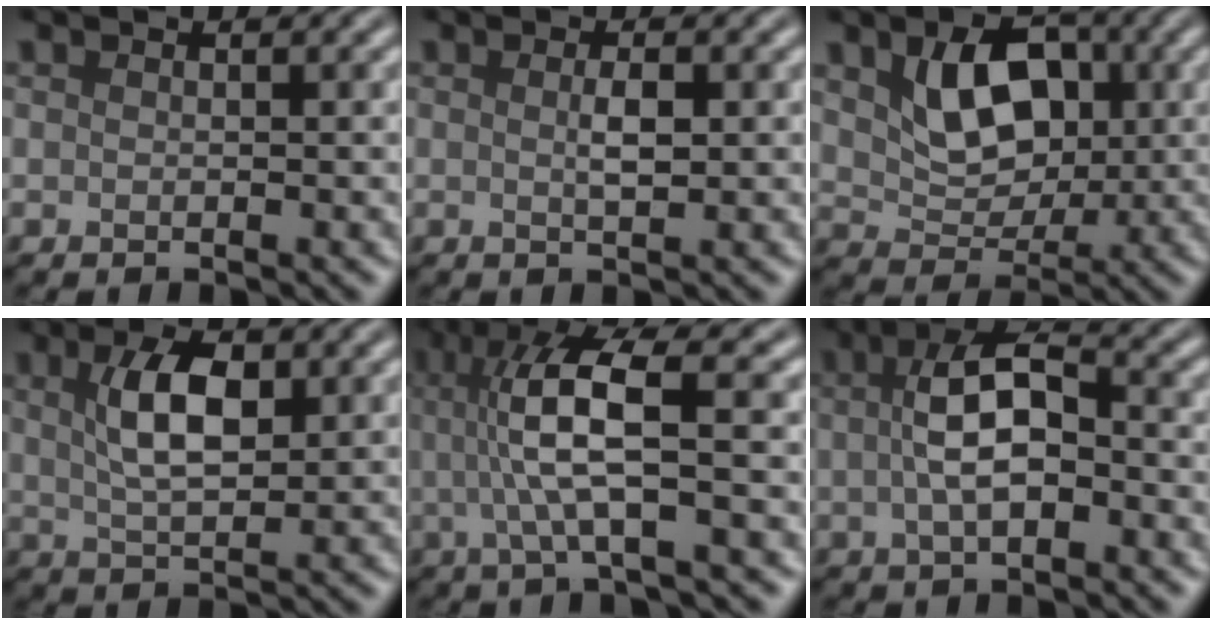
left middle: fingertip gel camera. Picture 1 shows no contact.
{"total": 1.6, "force": [0.2, 0.4, 1.5], "torque": [-0.029, 0.001, 0.002]}
{"total": 6.3, "force": [1.5, 4.3, 4.4], "torque": [-0.087, -0.006, 0.021]}
{"total": 4.9, "force": [1.4, 2.2, 4.2], "torque": [-0.084, 0.005, 0.025]}
{"total": 7.3, "force": [0.8, 1.5, 7.1], "torque": [-0.132, 0.012, 0.013]}
{"total": 5.5, "force": [-0.1, 2.4, 4.9], "torque": [-0.093, 0.010, -0.007]}